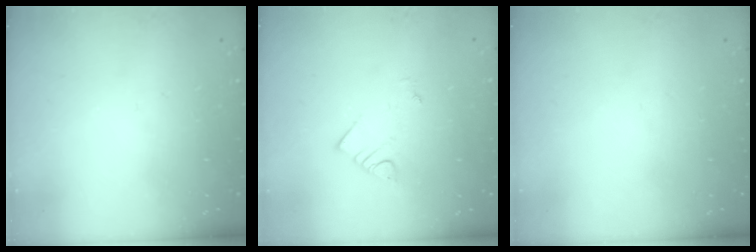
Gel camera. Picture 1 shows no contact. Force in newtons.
{"total": 1.9, "press": 1.8, "slide": 0.4}
{"total": 0.0}